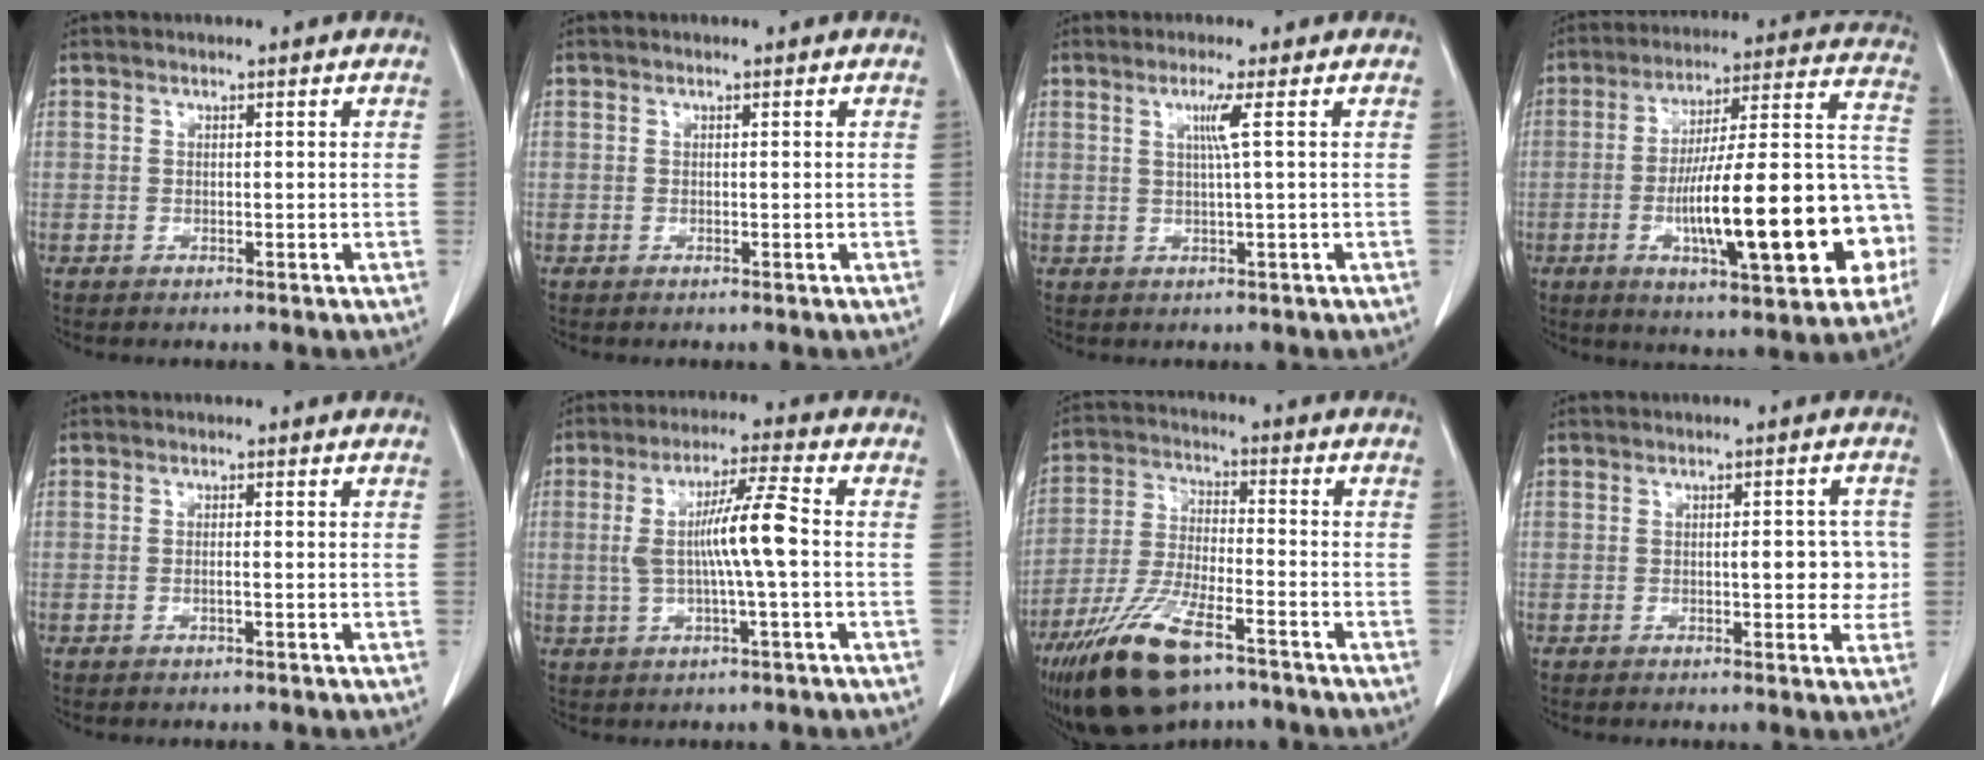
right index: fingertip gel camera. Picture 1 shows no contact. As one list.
[{"total": 0.0}, {"total": 2.8, "force": [0.8, -0.9, 2.5], "torque": [-0.051, -0.002, 0.018]}, {"total": 24.9, "force": [-6.9, 4.5, 23.5], "torque": [-0.308, 0.023, -0.094]}, {"total": 0.7, "force": [-0.3, 0.0, 0.6], "torque": [-0.013, 0.001, -0.004]}, {"total": 8.6, "force": [-0.1, 0.2, 8.6], "torque": [-0.164, 0.011, -0.004]}, {"total": 14.7, "force": [-9.6, 4.1, 10.3], "torque": [-0.213, -0.025, -0.174]}, {"total": 5.1, "force": [-0.1, 2.2, 4.6], "torque": [-0.052, 0.007, -0.002]}]